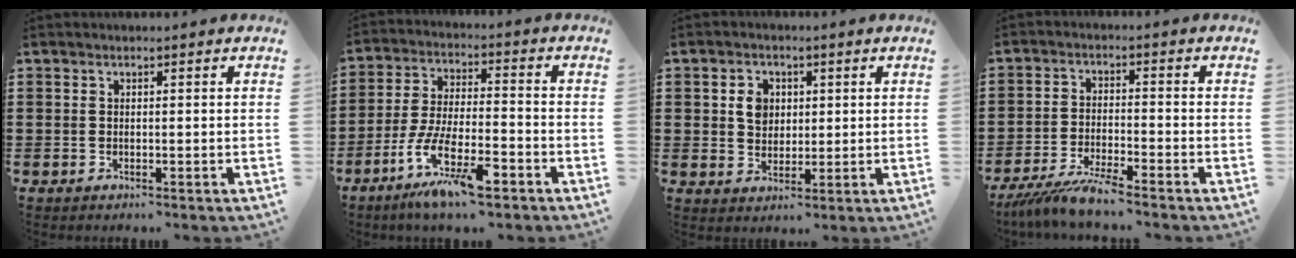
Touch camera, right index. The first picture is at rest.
{"total": 11.0, "force": [-6.6, 2.7, 8.3], "torque": [-0.175, 0.000, -0.127]}
{"total": 4.1, "force": [0.9, 3.4, 2.1], "torque": [-0.046, 0.010, 0.012]}
{"total": 5.6, "force": [-5.0, -0.4, 2.5], "torque": [-0.060, -0.017, -0.098]}